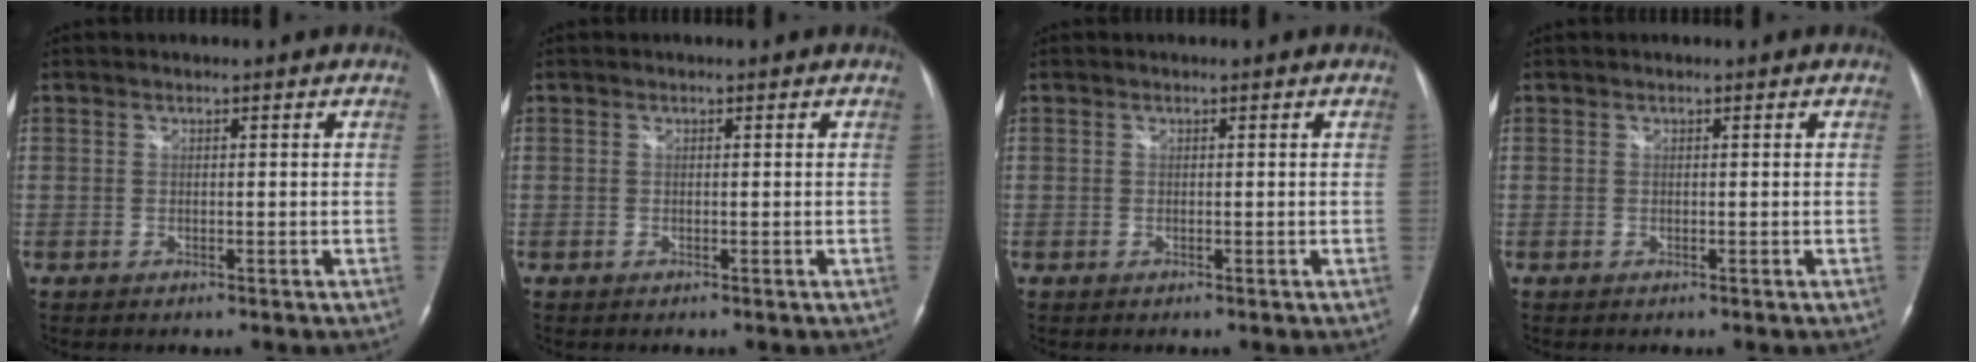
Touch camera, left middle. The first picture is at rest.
{"total": 0.0}
{"total": 0.0}
{"total": 0.0}